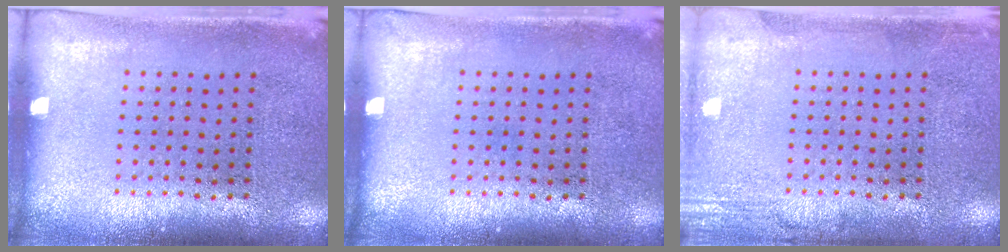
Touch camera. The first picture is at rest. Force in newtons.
{"total": 0.0}
{"total": 2.4, "press": 2.4, "slide": 0.3}